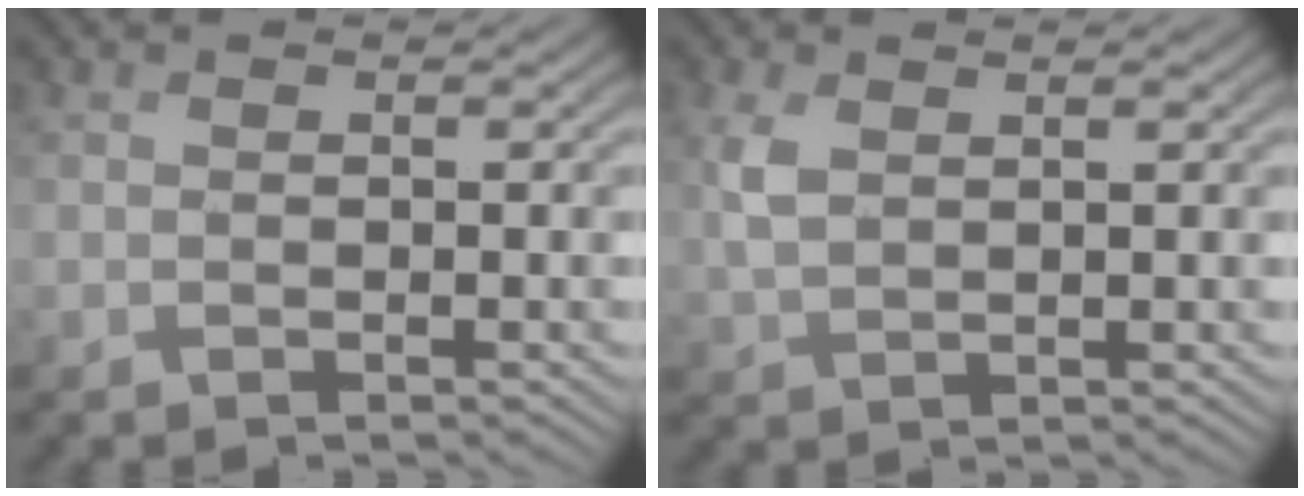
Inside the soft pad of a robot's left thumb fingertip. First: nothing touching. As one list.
[{"total": 3.2, "force": [1.9, 1.1, 2.3], "torque": [-0.063, 0.010, 0.039]}]